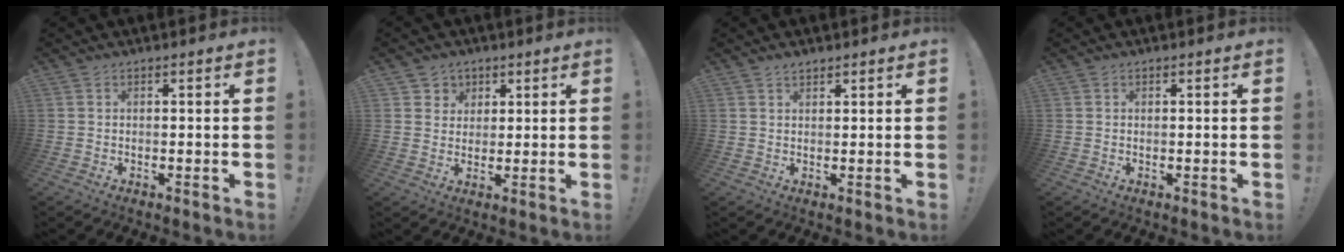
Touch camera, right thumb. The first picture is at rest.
{"total": 4.6, "force": [2.0, 4.1, 0.4], "torque": [-0.006, -0.016, 0.038]}
{"total": 1.8, "force": [1.6, 0.7, 0.6], "torque": [0.001, -0.011, 0.027]}
{"total": 0.0}